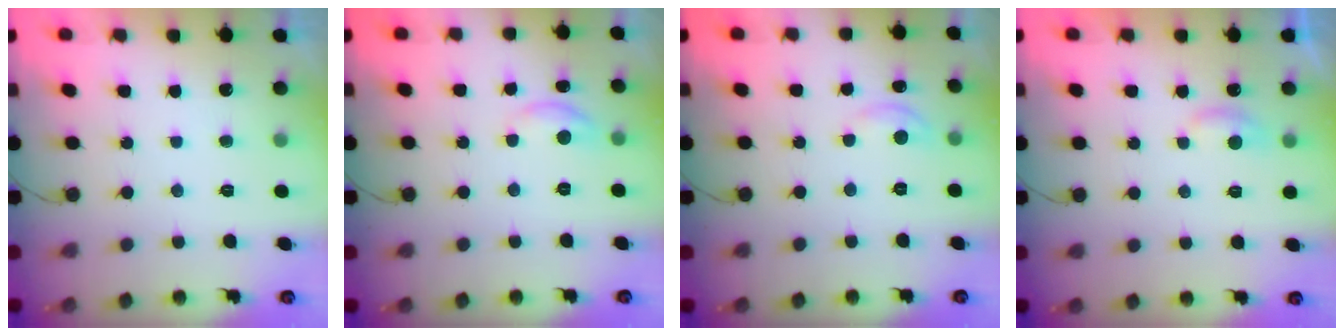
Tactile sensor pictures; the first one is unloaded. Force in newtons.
{"total": 4.2, "press": 4.1, "slide": 0.4}
{"total": 2.8, "press": 2.8, "slide": 0.3}
{"total": 4.1, "press": 4.1, "slide": 0.3}